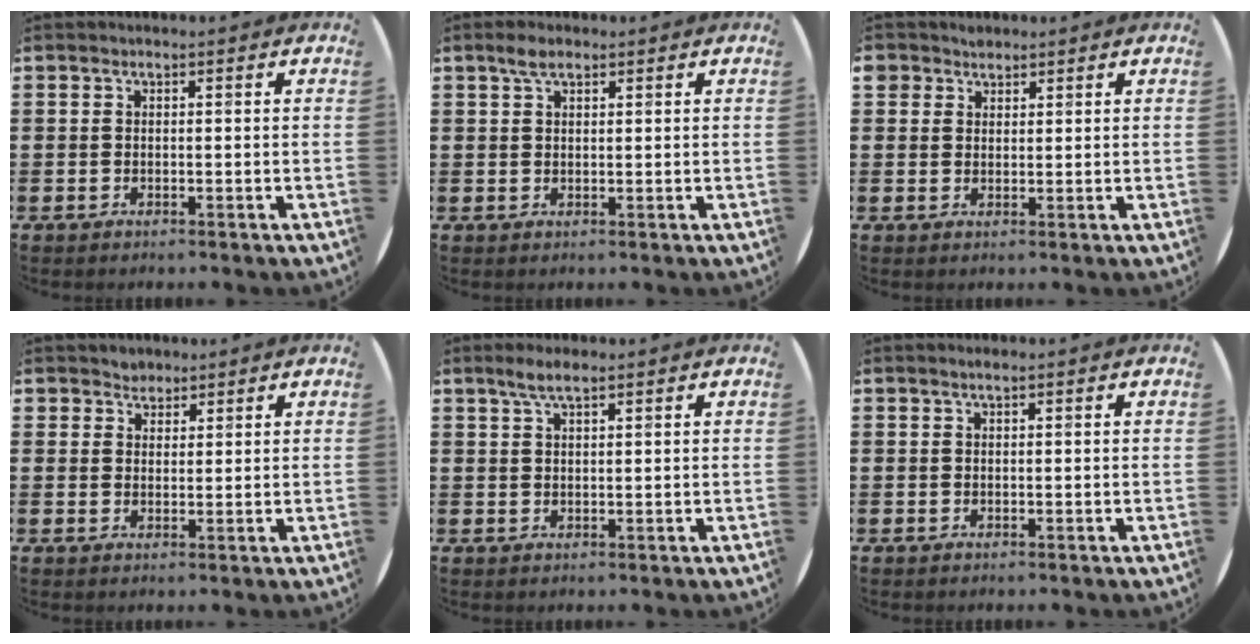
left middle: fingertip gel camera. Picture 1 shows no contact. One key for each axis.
{"total": 2.5, "fx": 1.7, "fy": 1.1, "fz": 1.4, "tx": -0.022, "ty": 0.004, "tz": 0.029}
{"total": 2.0, "fx": 1.6, "fy": 1.2, "fz": -0.2, "tx": 0.007, "ty": 0.002, "tz": 0.031}
{"total": 2.1, "fx": 1.9, "fy": 1.0, "fz": -0.2, "tx": 0.000, "ty": 0.004, "tz": 0.038}
{"total": 2.9, "fx": 2.1, "fy": 0.5, "fz": 1.9, "tx": -0.041, "ty": 0.006, "tz": 0.036}
{"total": 0.6, "fx": 0.4, "fy": 0.0, "fz": 0.4, "tx": -0.008, "ty": 0.001, "tz": 0.007}